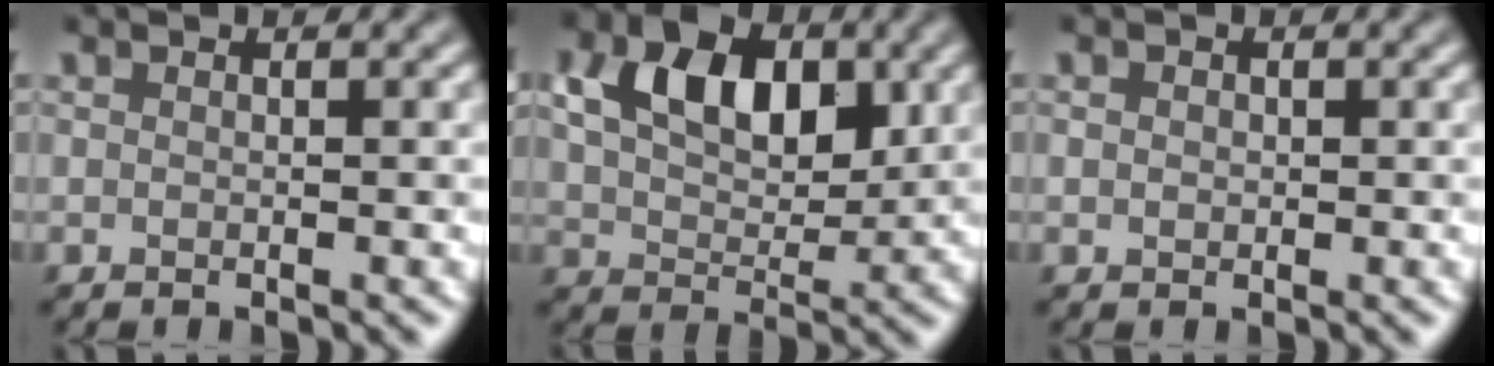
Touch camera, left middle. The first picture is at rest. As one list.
[{"total": 6.9, "force": [2.2, 4.6, 4.7], "torque": [-0.087, 0.005, 0.039]}, {"total": 0.6, "force": [0.0, 0.6, 0.2], "torque": [-0.002, 0.000, -0.001]}]